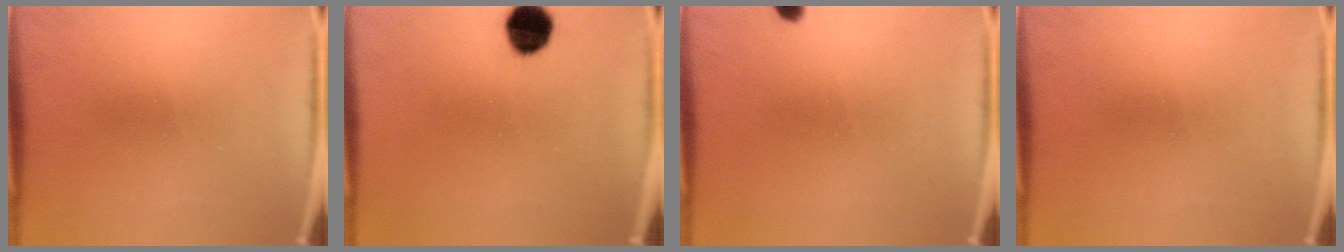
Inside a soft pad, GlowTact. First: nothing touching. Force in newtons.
{"total": 8.0}
{"total": 1.3}
{"total": 0.0}